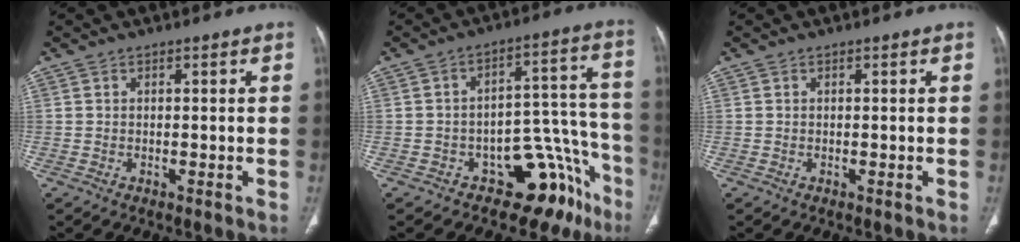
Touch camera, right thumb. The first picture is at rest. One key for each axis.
{"total": 15.0, "fx": -9.7, "fy": 8.4, "fz": 7.7, "tx": -0.013, "ty": 0.123, "tz": -0.135}
{"total": 0.0}